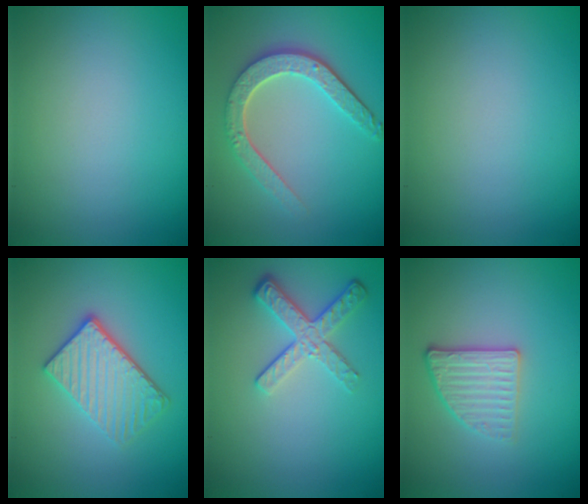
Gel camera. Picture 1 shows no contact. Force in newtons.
{"total": 4.7, "press": 3.7, "slide": 2.9}
{"total": 0.0}
{"total": 3.8, "press": 3.2, "slide": 2.0}
{"total": 3.4, "press": 2.6, "slide": 2.2}
{"total": 2.6, "press": 2.3, "slide": 1.3}